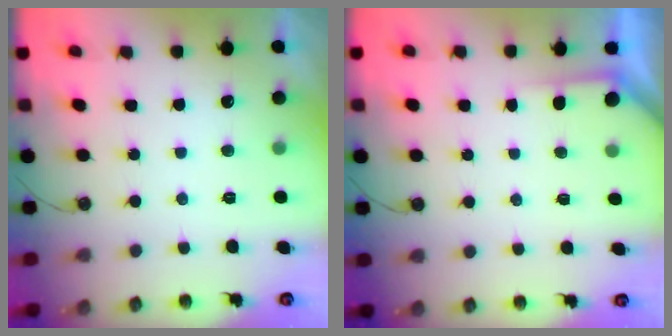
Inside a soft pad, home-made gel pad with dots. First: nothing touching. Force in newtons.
{"total": 2.7, "press": 2.7, "slide": 0.3}